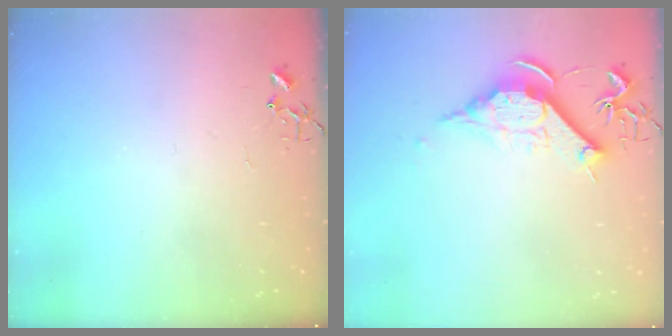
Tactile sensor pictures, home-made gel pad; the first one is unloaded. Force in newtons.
{"total": 11.4, "press": 11.4, "slide": 0.6}